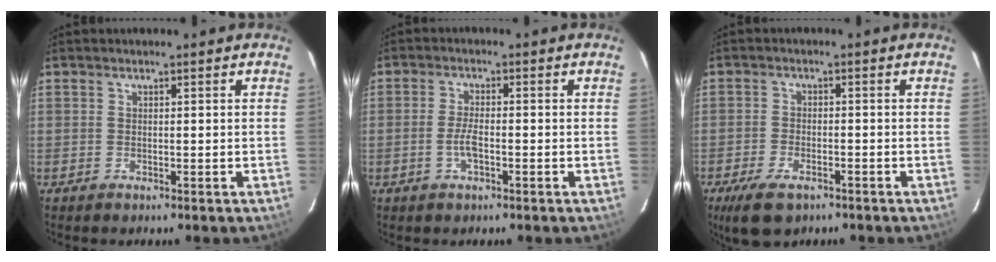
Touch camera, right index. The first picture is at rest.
{"total": 3.5, "force": [-1.2, 1.2, 3.1], "torque": [-0.065, 0.001, -0.023]}
{"total": 7.4, "force": [-4.9, 3.4, 4.3], "torque": [-0.111, -0.016, -0.085]}